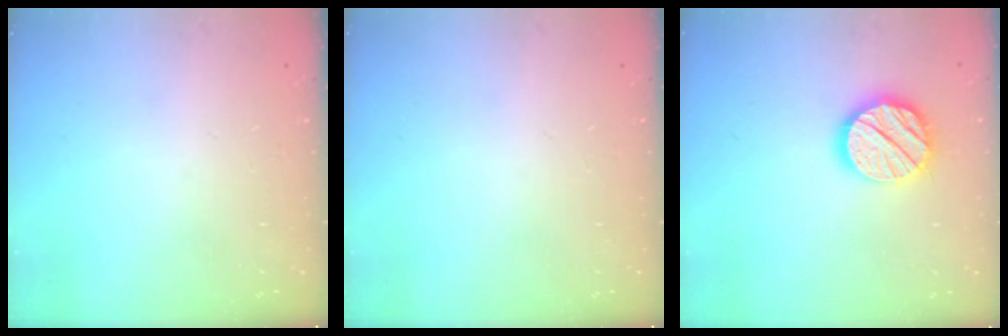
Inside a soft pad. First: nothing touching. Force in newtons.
{"total": 0.0}
{"total": 14.3, "press": 14.2, "slide": 2.0}